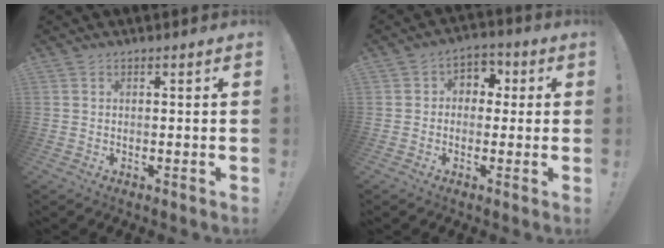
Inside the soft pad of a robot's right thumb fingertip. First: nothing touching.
{"total": 5.3, "force": [-0.7, 4.9, 1.9], "torque": [-0.031, 0.022, -0.010]}